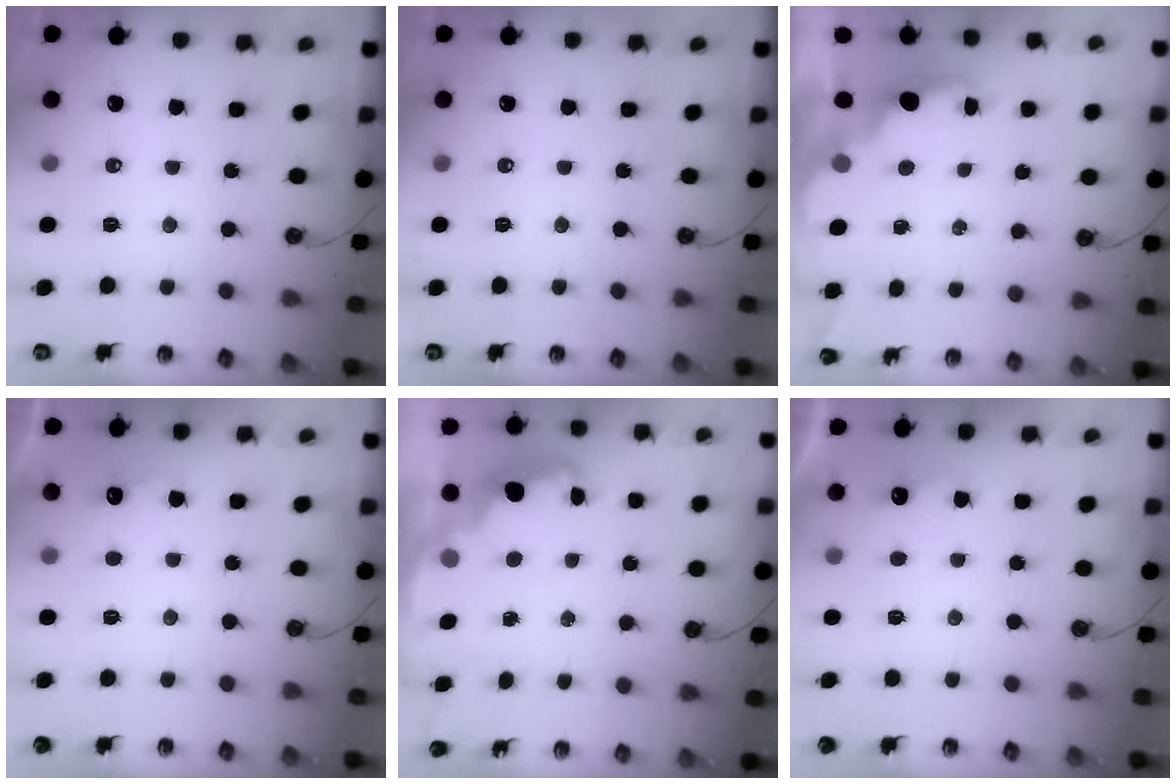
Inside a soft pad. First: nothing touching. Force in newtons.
{"total": 0.0}
{"total": 2.1, "press": 1.9, "slide": 0.8}
{"total": 3.2, "press": 3.1, "slide": 0.7}
{"total": 2.4, "press": 2.4, "slide": 0.5}
{"total": 1.6, "press": 1.5, "slide": 0.7}